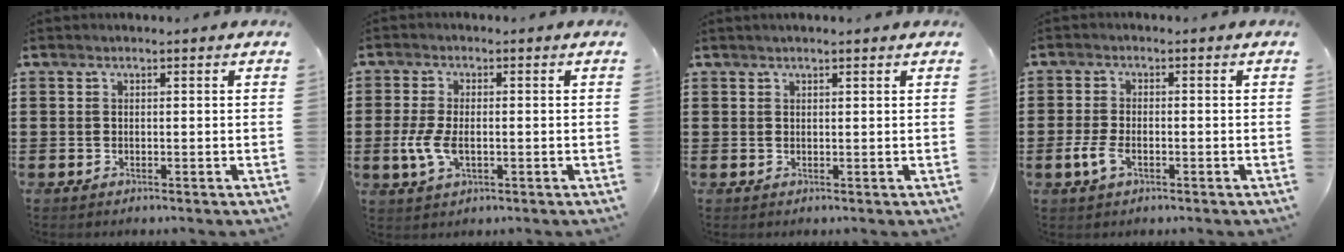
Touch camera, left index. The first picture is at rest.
{"total": 4.9, "force": [-1.0, 2.6, 4.1], "torque": [-0.093, -0.002, -0.020]}
{"total": 0.8, "force": [0.6, 0.1, 0.5], "torque": [-0.010, 0.001, 0.012]}
{"total": 3.7, "force": [-1.5, 1.8, 2.8], "torque": [-0.070, -0.005, -0.032]}